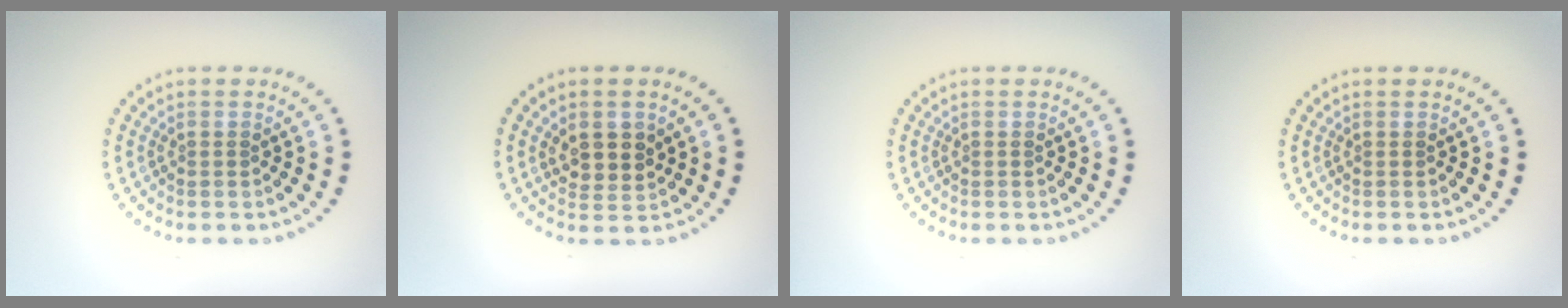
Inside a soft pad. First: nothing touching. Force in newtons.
{"total": 2.7, "press": 2.5, "slide": 1.0}
{"total": 0.0}
{"total": 0.0}